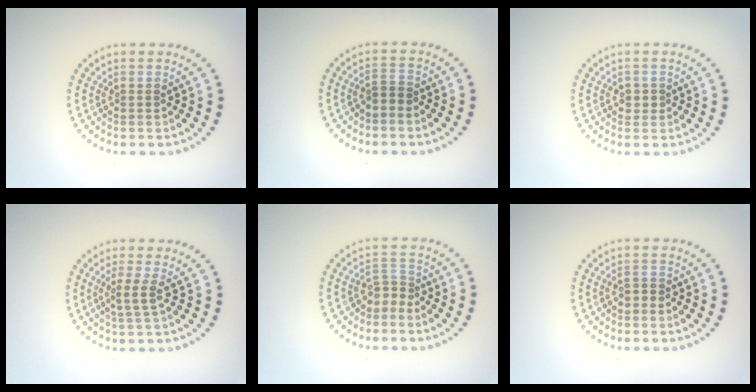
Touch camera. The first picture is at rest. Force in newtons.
{"total": 1.2, "press": 0.9, "slide": 0.8}
{"total": 1.1, "press": 1.0, "slide": 0.4}
{"total": 2.0, "press": 1.5, "slide": 1.3}
{"total": 1.8, "press": 1.1, "slide": 1.4}
{"total": 0.8, "press": 0.8, "slide": 0.2}